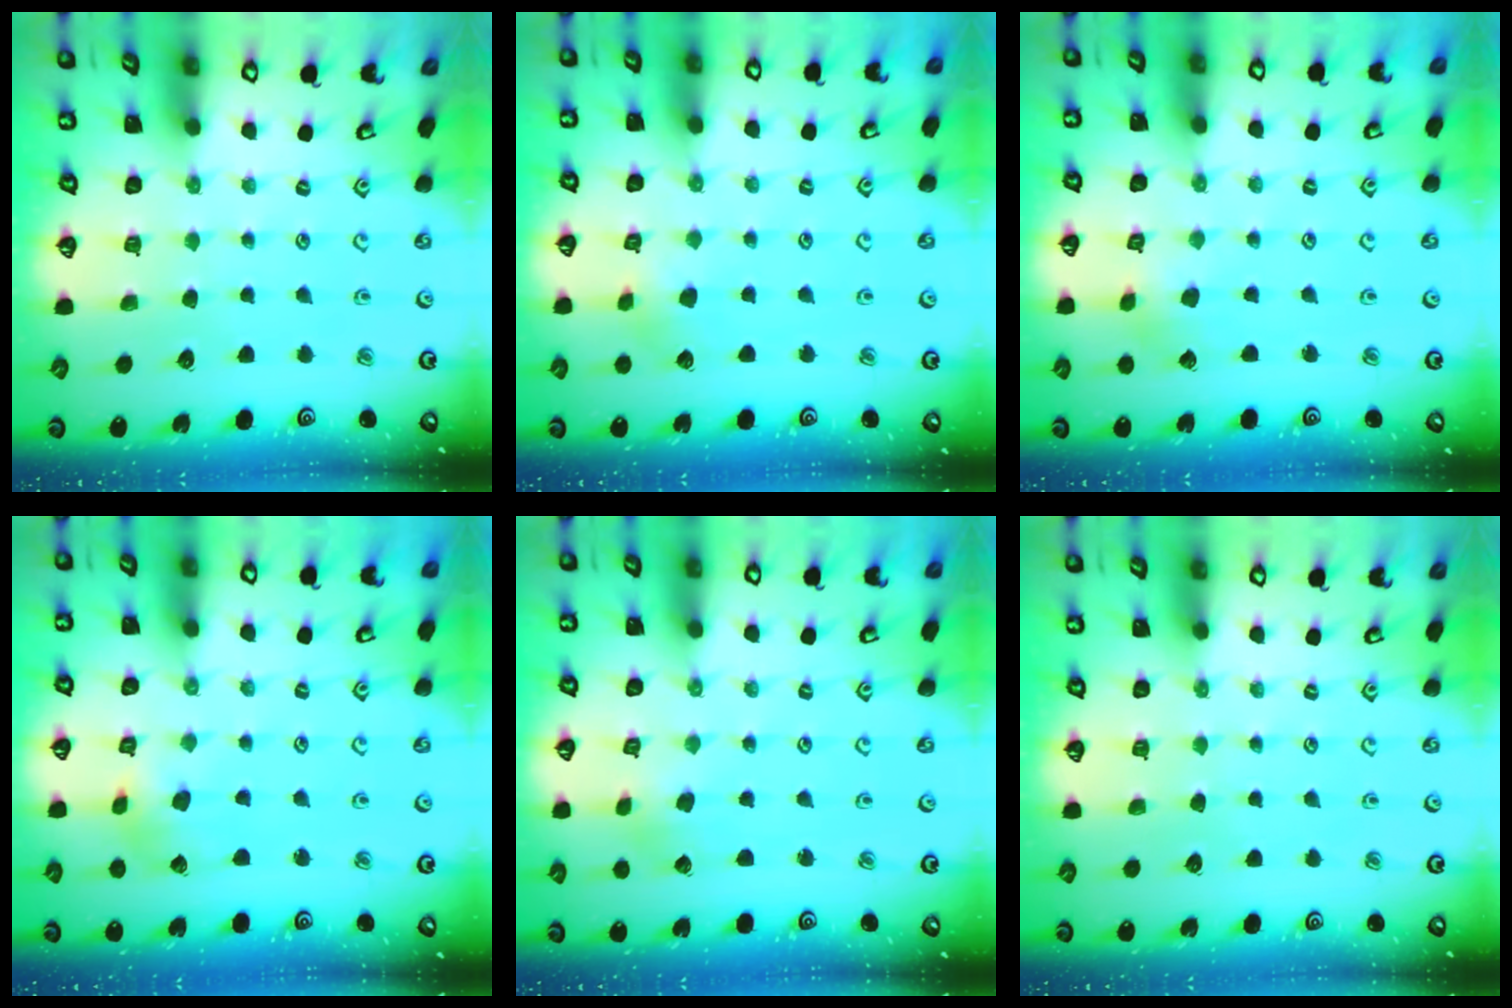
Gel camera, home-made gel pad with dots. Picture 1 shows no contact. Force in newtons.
{"total": 3.3, "press": 3.3, "slide": 0.5}
{"total": 2.1, "press": 2.1, "slide": 0.1}
{"total": 4.5, "press": 4.5, "slide": 0.5}
{"total": 1.4, "press": 1.4, "slide": 0.2}
{"total": 0.0}